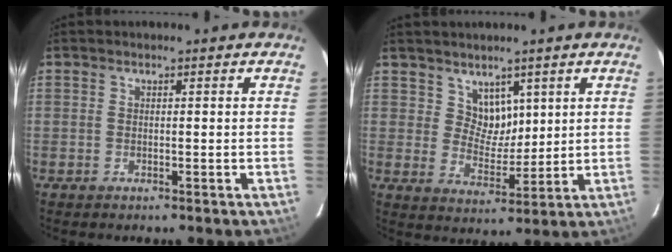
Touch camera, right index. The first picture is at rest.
{"total": 5.5, "force": [3.3, 4.0, 1.8], "torque": [-0.021, 0.001, 0.066]}